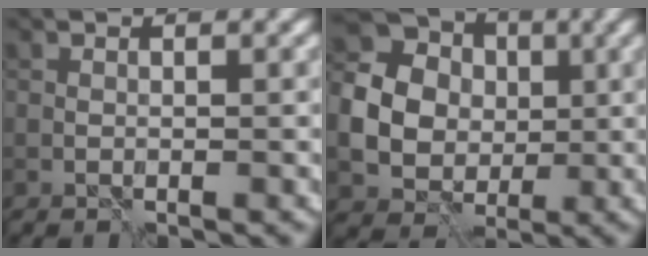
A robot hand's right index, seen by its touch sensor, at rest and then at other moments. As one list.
[{"total": 12.5, "force": [1.2, 11.3, 5.1], "torque": [-0.136, 0.018, -0.004]}]